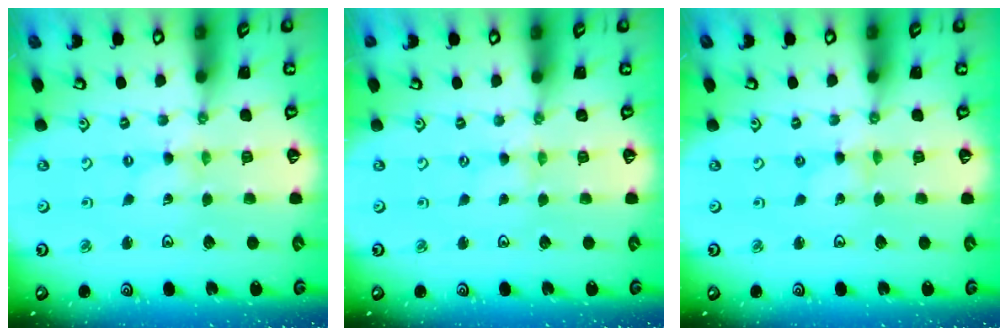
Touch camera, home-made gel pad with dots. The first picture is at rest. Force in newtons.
{"total": 0.0}
{"total": 0.0}